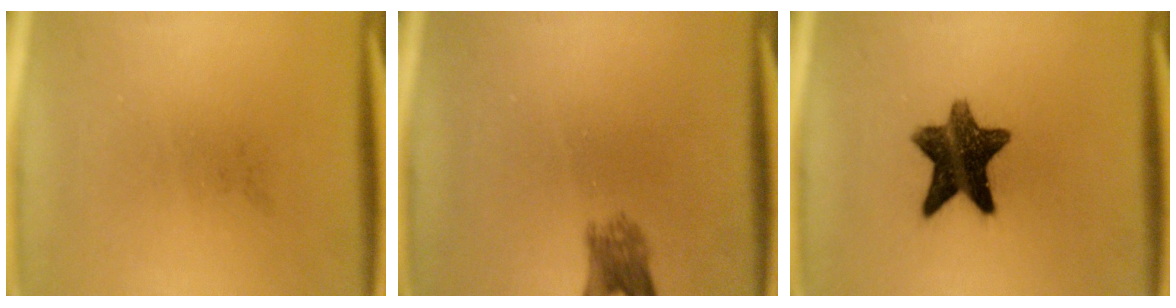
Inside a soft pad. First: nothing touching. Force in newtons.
{"total": 3.2}
{"total": 11.3}